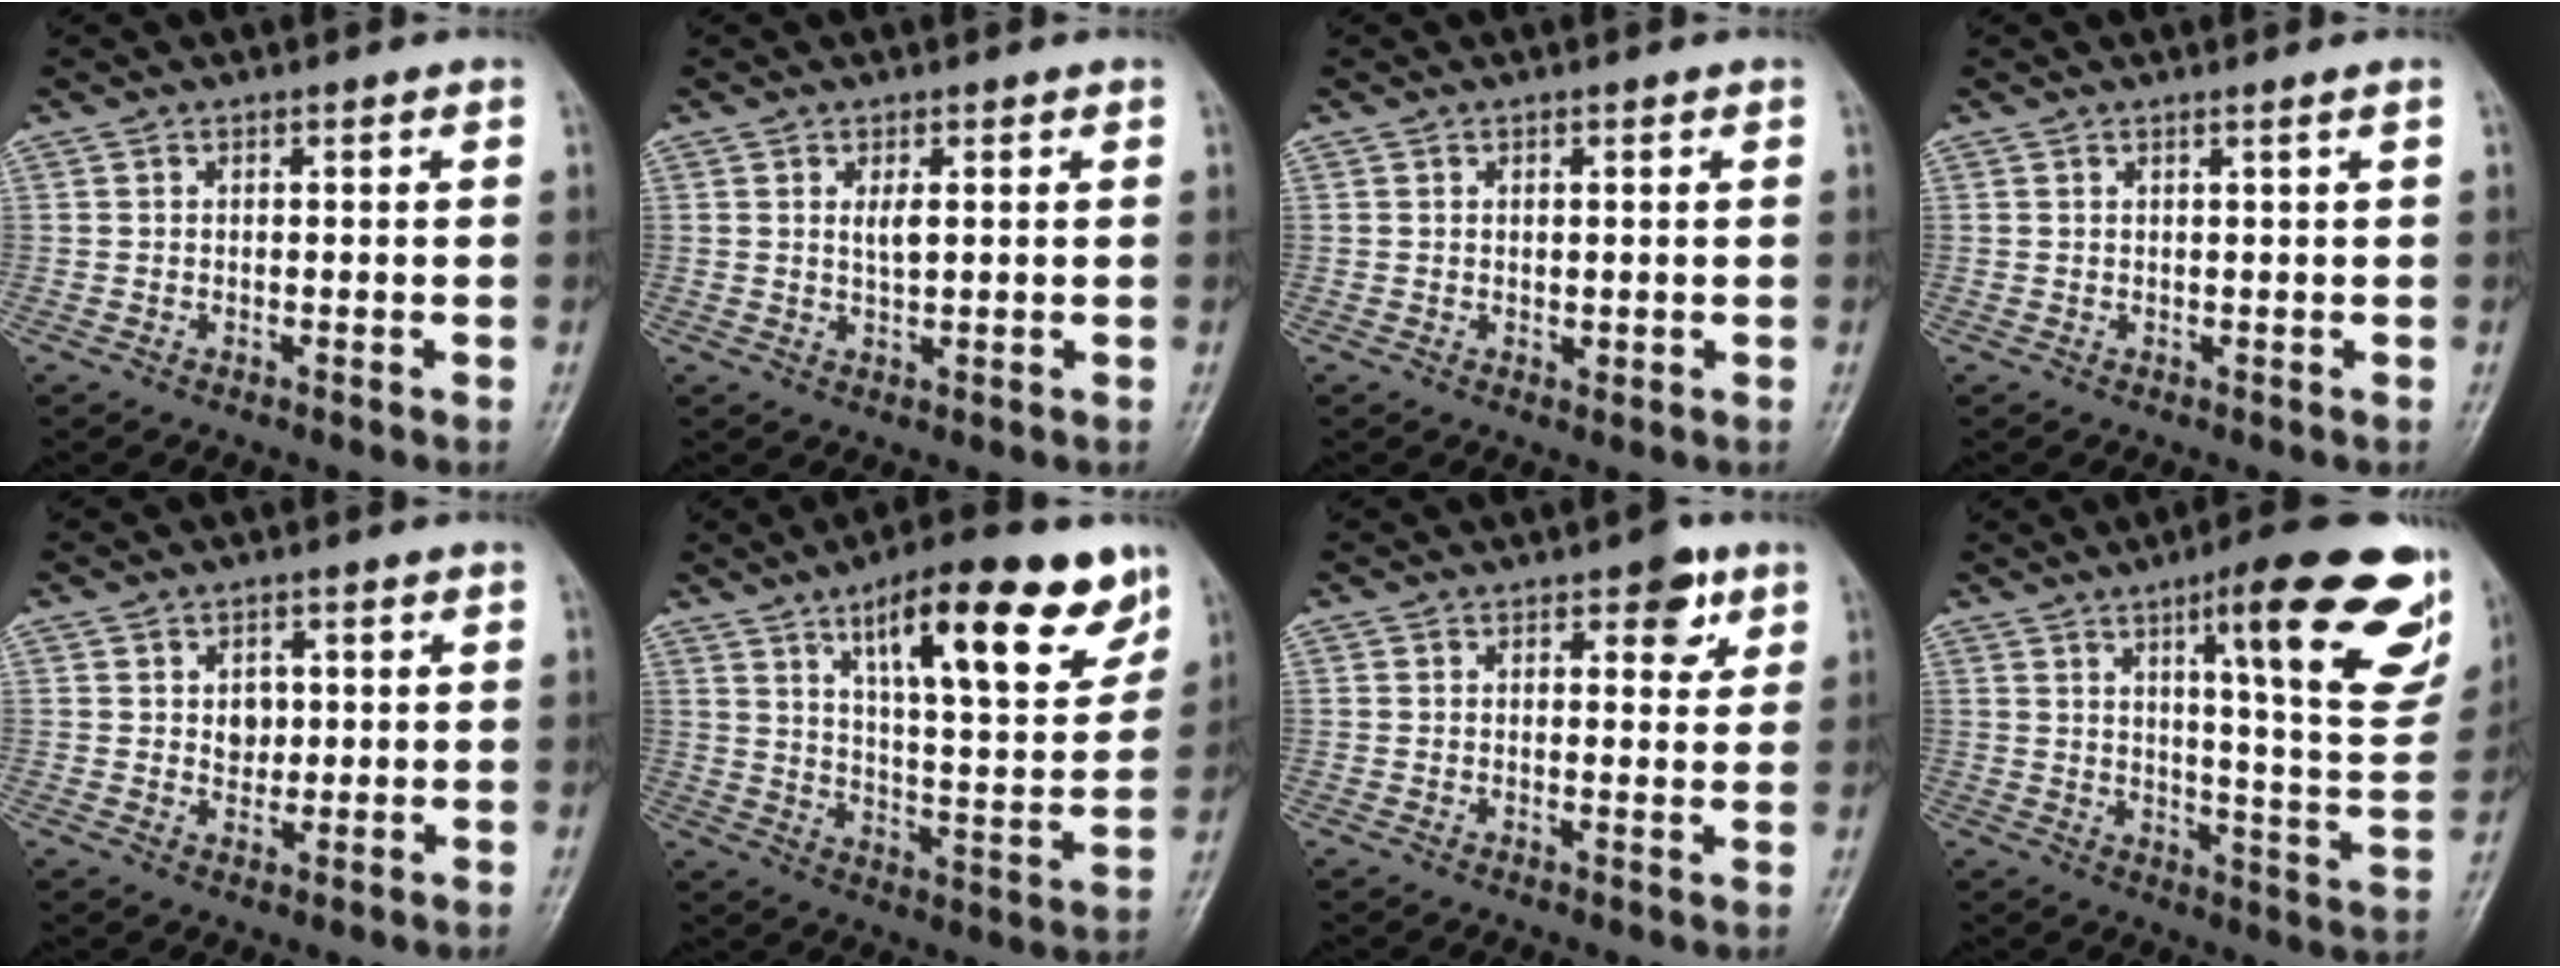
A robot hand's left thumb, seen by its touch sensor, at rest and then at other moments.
{"total": 2.3, "force": [0.8, 1.0, 2.0], "torque": [-0.034, -0.006, 0.015]}
{"total": 1.0, "force": [0.4, 0.8, 0.5], "torque": [-0.005, -0.004, 0.007]}
{"total": 0.9, "force": [0.4, -0.4, 0.7], "torque": [-0.021, -0.006, 0.012]}
{"total": 3.5, "force": [0.7, 2.8, 2.0], "torque": [-0.010, -0.003, 0.012]}
{"total": 20.6, "force": [11.8, 6.2, 15.8], "torque": [-0.197, -0.048, 0.183]}
{"total": 4.7, "force": [2.5, 2.5, 3.2], "torque": [-0.017, -0.008, 0.026]}
{"total": 23.7, "force": [12.6, 4.7, 19.5], "torque": [-0.226, -0.049, 0.171]}